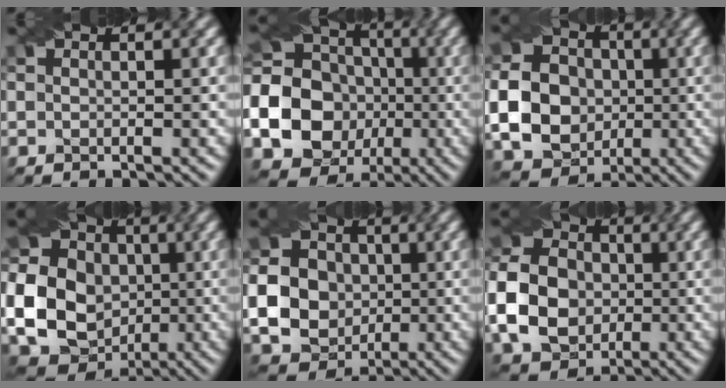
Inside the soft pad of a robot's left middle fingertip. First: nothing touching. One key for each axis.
{"total": 24.3, "fx": -4.4, "fy": 22.4, "fz": 8.3, "tx": -0.180, "ty": -0.016, "tz": -0.125}
{"total": 15.4, "fx": -1.3, "fy": 14.4, "fz": 5.3, "tx": -0.142, "ty": -0.006, "tz": -0.049}
{"total": 20.4, "fx": -2.0, "fy": 18.9, "fz": 7.3, "tx": -0.180, "ty": 0.001, "tz": -0.069}
{"total": 17.6, "fx": -1.0, "fy": 16.8, "fz": 5.3, "tx": -0.140, "ty": -0.014, "tz": -0.049}
{"total": 8.6, "fx": -1.4, "fy": 7.3, "fz": 4.5, "tx": -0.106, "ty": 0.006, "tz": -0.035}